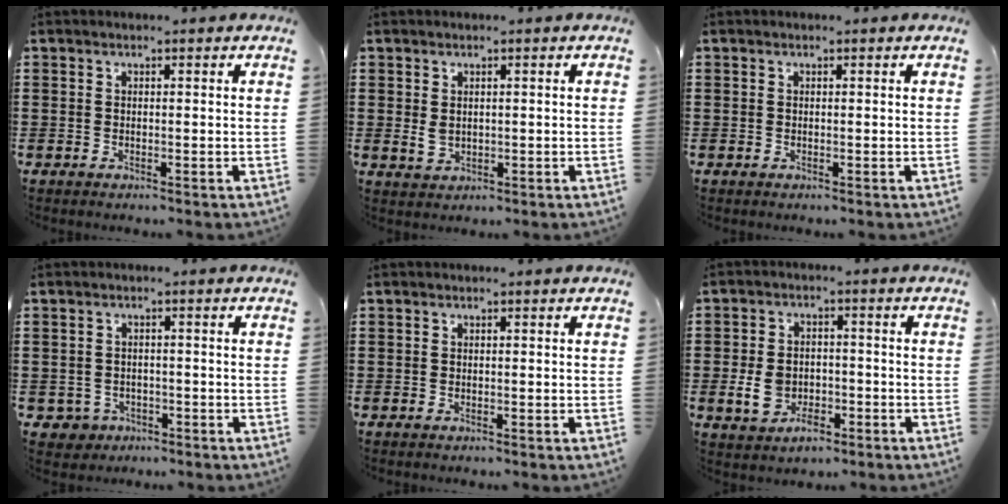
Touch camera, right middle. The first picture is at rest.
{"total": 2.2, "force": [0.3, 1.7, 1.4], "torque": [-0.037, 0.005, 0.003]}
{"total": 0.0}
{"total": 2.0, "force": [-1.3, 1.4, 0.1], "torque": [-0.012, 0.001, -0.031]}
{"total": 0.0}
{"total": 5.3, "force": [-2.1, 3.6, 3.3], "torque": [-0.066, 0.000, -0.044]}